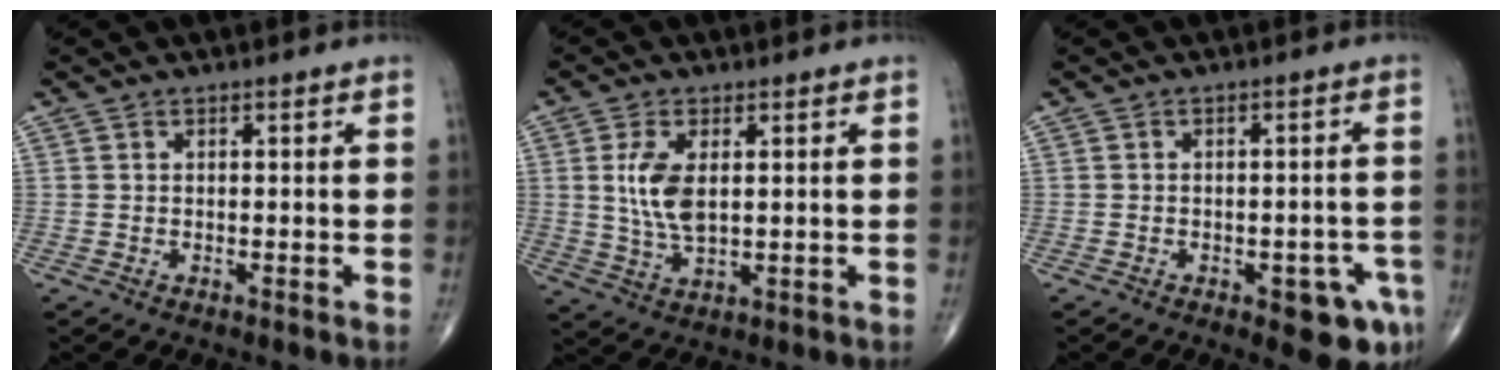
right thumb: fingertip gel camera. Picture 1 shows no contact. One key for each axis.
{"total": 7.4, "fx": 1.3, "fy": 3.5, "fz": 6.3, "tx": -0.130, "ty": -0.010, "tz": 0.030}
{"total": 7.9, "fx": -3.6, "fy": 3.1, "fz": 6.2, "tx": -0.054, "ty": 0.014, "tz": -0.040}